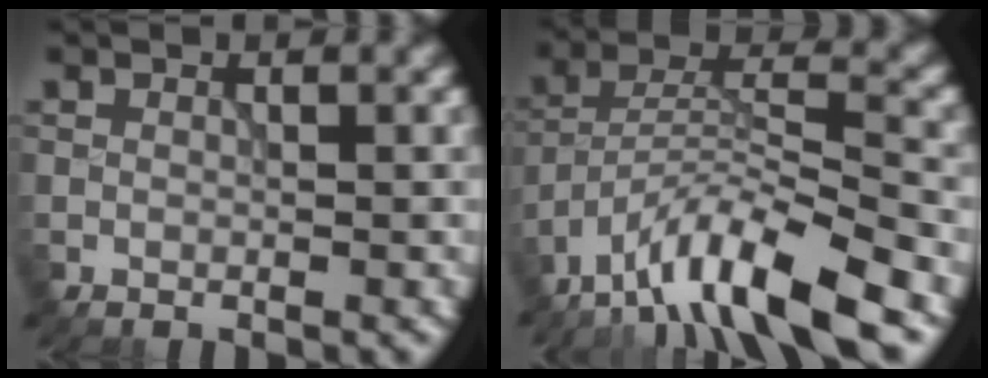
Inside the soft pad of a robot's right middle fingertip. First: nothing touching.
{"total": 10.4, "force": [-7.6, 2.2, 6.8], "torque": [-0.111, 0.009, -0.147]}